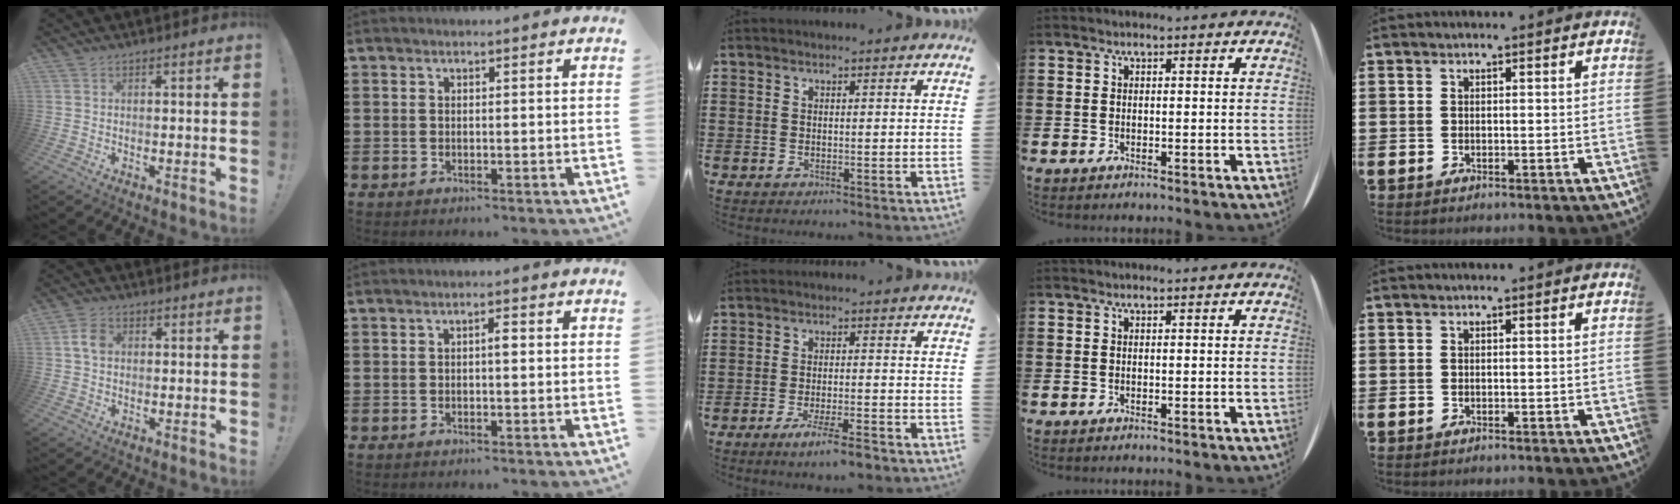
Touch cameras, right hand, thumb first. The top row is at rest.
{"thumb": {"total": 5.3, "force": [0.6, 3.8, 3.6], "torque": [-0.059, 0.005, 0.010]}, "index": {"total": 1.4, "force": [-0.1, 0.3, 1.3], "torque": [-0.025, 0.002, -0.002]}, "middle": {"total": 4.9, "force": [-3.6, 0.3, 3.2], "torque": [-0.058, -0.006, -0.063]}}